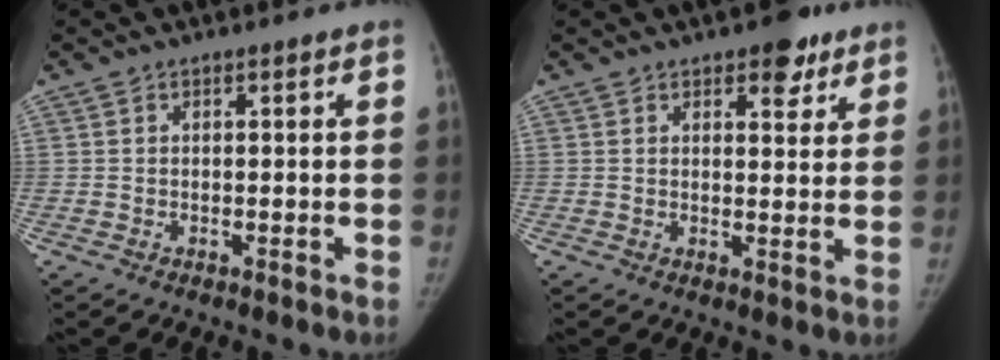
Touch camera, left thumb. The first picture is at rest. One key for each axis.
{"total": 6.0, "fx": 3.8, "fy": 2.9, "fz": 3.6, "tx": -0.018, "ty": -0.016, "tz": 0.047}